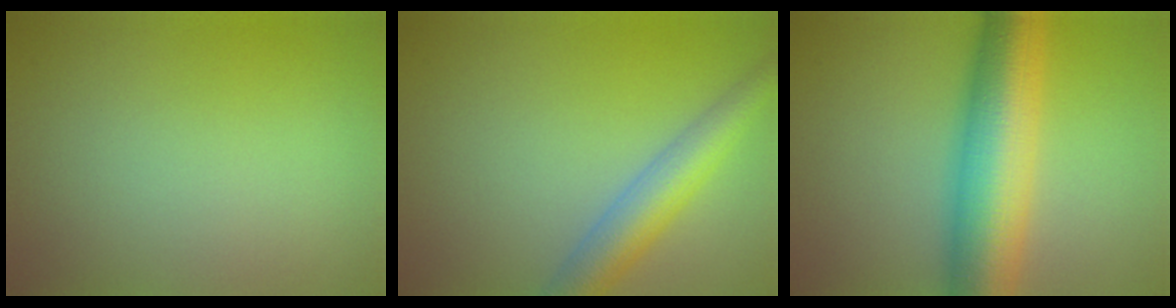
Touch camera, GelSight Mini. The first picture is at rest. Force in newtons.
{"total": 5.0, "press": 5.0, "slide": 0.2}
{"total": 10.4, "press": 10.4, "slide": 0.1}